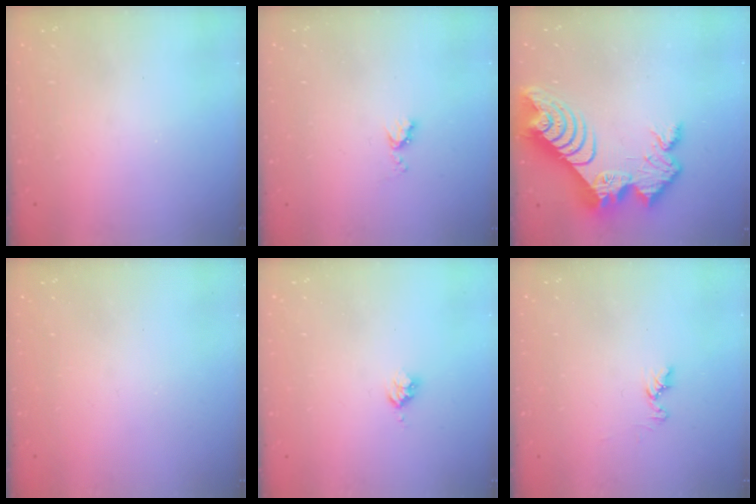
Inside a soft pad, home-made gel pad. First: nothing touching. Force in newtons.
{"total": 5.1, "press": 5.1, "slide": 0.5}
{"total": 17.2, "press": 17.2, "slide": 1.2}
{"total": 0.0}
{"total": 2.5, "press": 2.5, "slide": 0.3}
{"total": 6.4, "press": 6.3, "slide": 0.7}